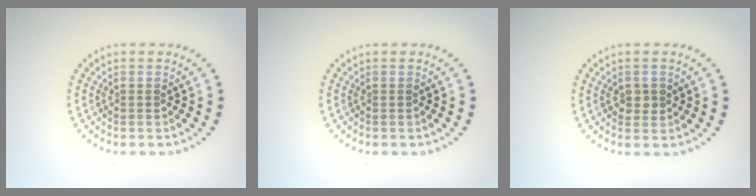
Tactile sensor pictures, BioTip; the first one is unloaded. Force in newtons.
{"total": 0.0}
{"total": 1.6, "press": 1.6, "slide": 0.2}